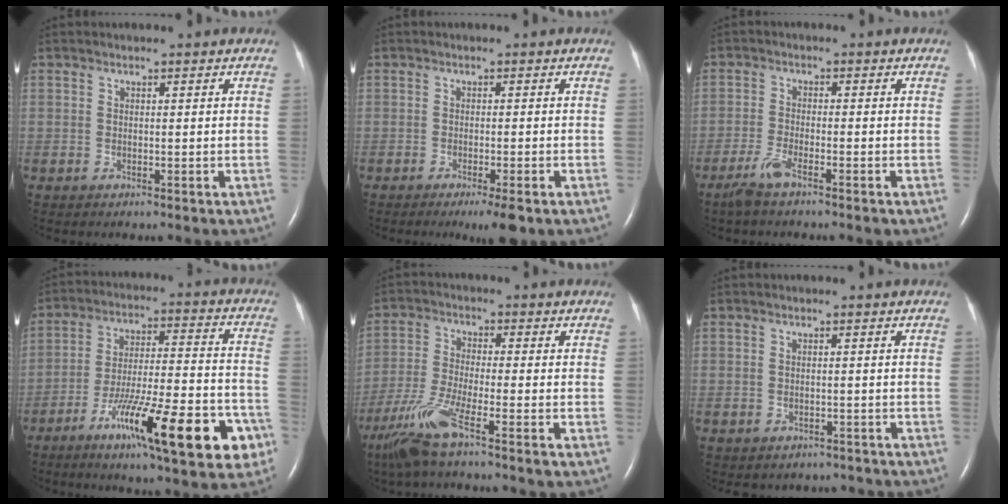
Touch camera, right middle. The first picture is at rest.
{"total": 3.8, "force": [-2.3, 0.3, 2.9], "torque": [-0.039, -0.011, -0.034]}
{"total": 3.7, "force": [-2.8, 0.2, 2.4], "torque": [-0.058, -0.007, -0.058]}
{"total": 20.2, "force": [-10.1, 3.1, 17.2], "torque": [-0.231, -0.004, -0.150]}
{"total": 8.7, "force": [-5.6, 0.0, 6.6], "torque": [-0.149, -0.024, -0.114]}
{"total": 4.2, "force": [-3.5, 2.2, 0.3], "torque": [-0.006, 0.015, -0.038]}